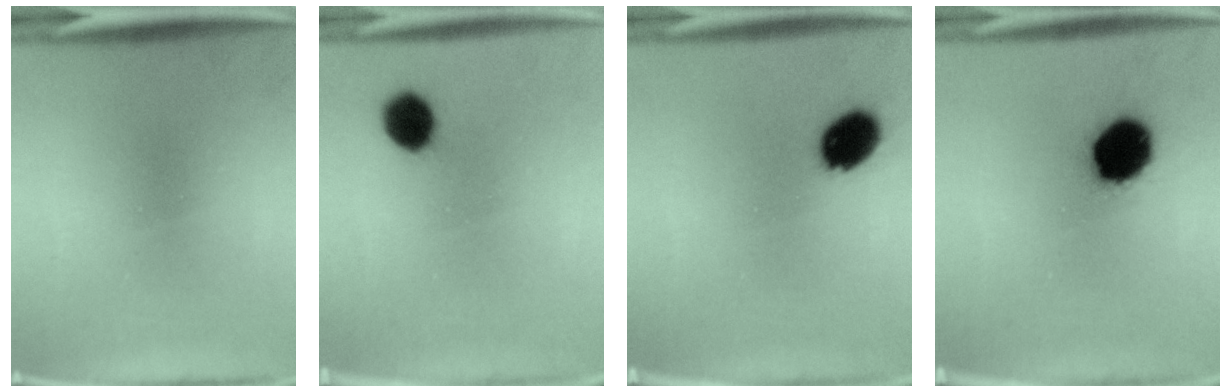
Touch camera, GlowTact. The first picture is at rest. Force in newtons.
{"total": 6.8}
{"total": 8.0}
{"total": 13.1}